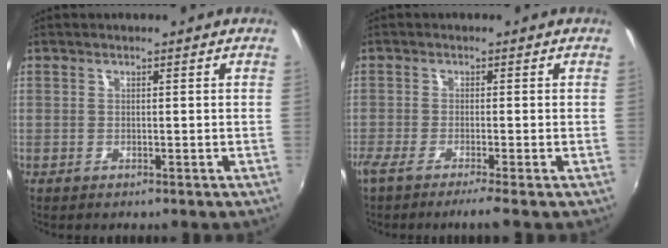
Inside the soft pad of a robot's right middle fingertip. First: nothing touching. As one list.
[{"total": 4.1, "force": [-3.1, -0.9, 2.5], "torque": [-0.051, -0.021, -0.061]}]